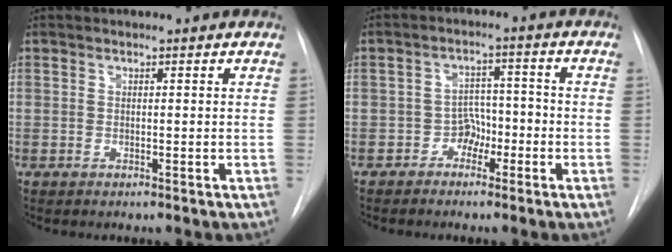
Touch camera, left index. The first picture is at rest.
{"total": 3.7, "force": [-2.2, 2.6, 1.3], "torque": [-0.012, 0.010, -0.041]}